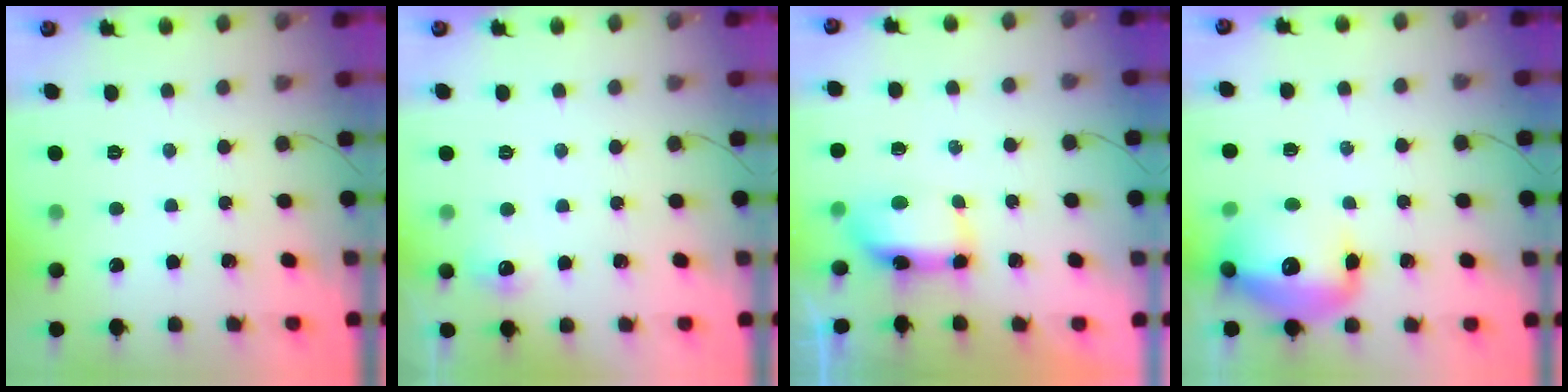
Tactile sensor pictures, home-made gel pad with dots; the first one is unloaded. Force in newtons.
{"total": 5.7, "press": 5.5, "slide": 1.5}
{"total": 6.9, "press": 6.9, "slide": 0.6}
{"total": 15.8, "press": 15.2, "slide": 4.3}